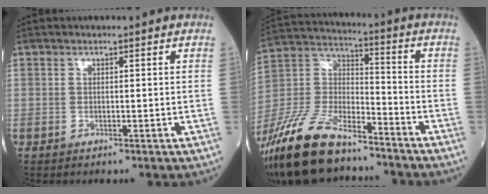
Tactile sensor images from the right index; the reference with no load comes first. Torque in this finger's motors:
{"motor_torque": [0.62, -1.10, -0.75, -0.21]}